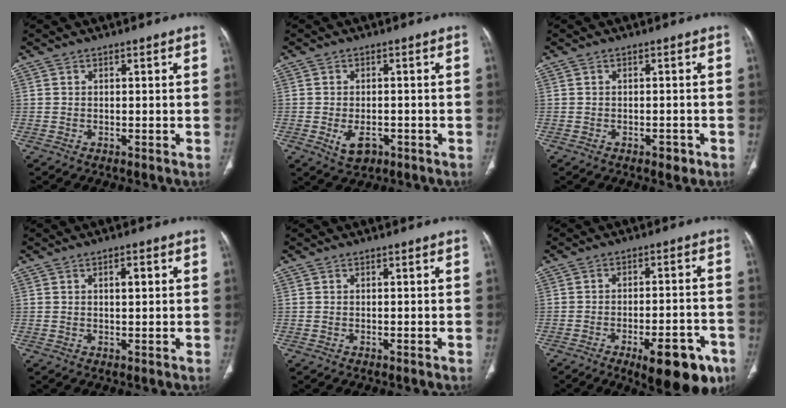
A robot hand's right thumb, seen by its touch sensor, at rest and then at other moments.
{"total": 4.2, "force": [-1.7, 2.6, 2.9], "torque": [-0.046, 0.004, -0.018]}
{"total": 1.8, "force": [-1.1, 1.0, 1.1], "torque": [-0.009, 0.004, -0.012]}
{"total": 2.5, "force": [0.8, 0.9, 2.2], "torque": [-0.033, -0.001, 0.013]}
{"total": 0.0}
{"total": 14.1, "force": [-7.7, 5.1, 10.7], "torque": [-0.108, 0.037, -0.097]}